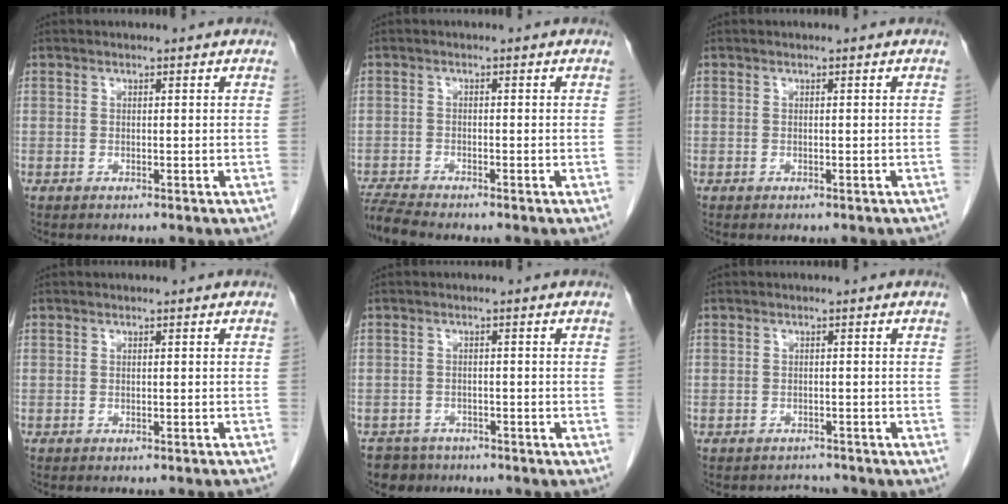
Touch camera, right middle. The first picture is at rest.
{"total": 3.6, "force": [-3.4, -0.8, 0.8], "torque": [-0.021, -0.019, -0.065]}
{"total": 2.1, "force": [-1.8, 0.8, 0.9], "torque": [-0.015, -0.003, -0.018]}
{"total": 2.8, "force": [-2.6, -0.1, 0.9], "torque": [-0.016, -0.008, -0.029]}
{"total": 4.0, "force": [-3.2, 2.4, -0.4], "torque": [0.006, 0.003, -0.053]}
{"total": 2.2, "force": [-1.9, 1.0, -0.6], "torque": [-0.002, 0.002, -0.030]}